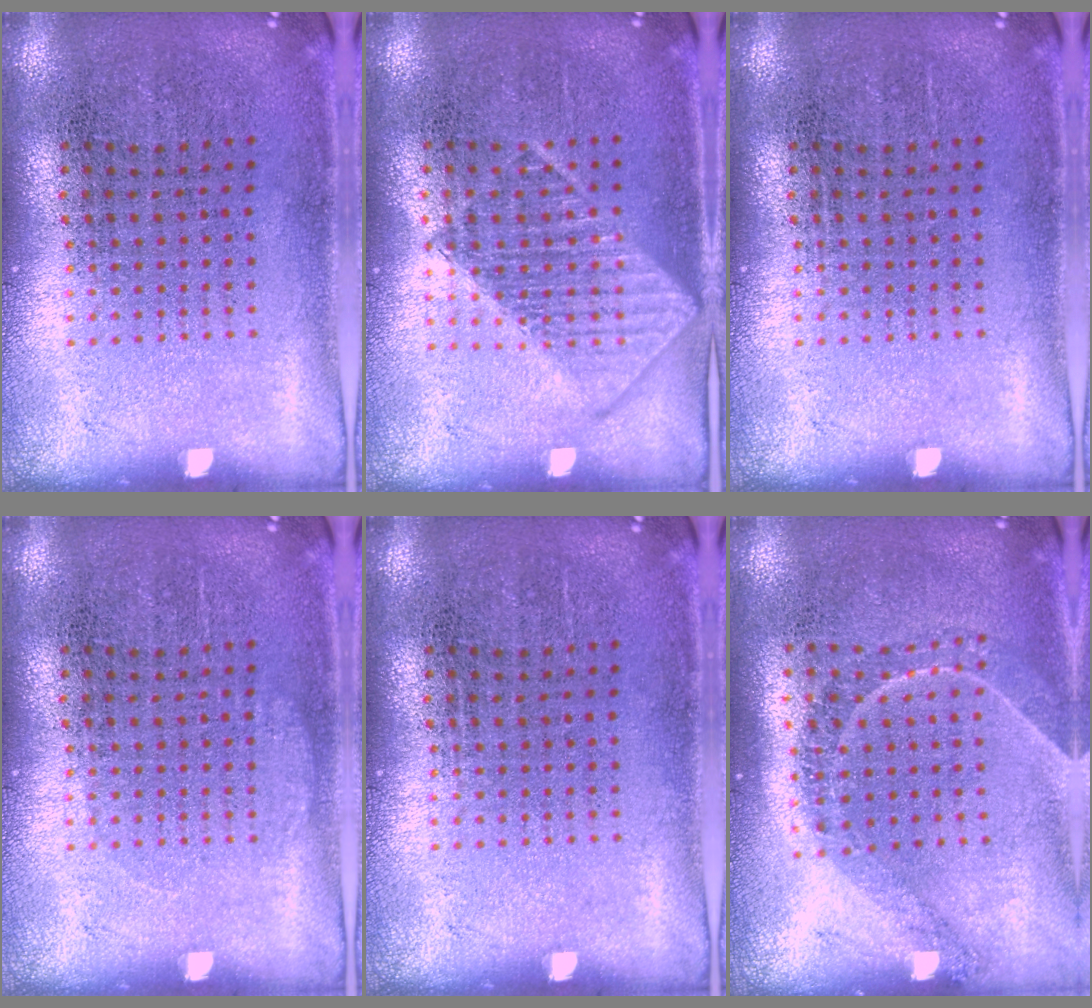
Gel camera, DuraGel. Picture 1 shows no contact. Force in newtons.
{"total": 1.2, "press": 1.2, "slide": 0.1}
{"total": 0.0}
{"total": 0.6, "press": 0.5, "slide": 0.1}
{"total": 0.0}
{"total": 1.3, "press": 1.1, "slide": 0.7}